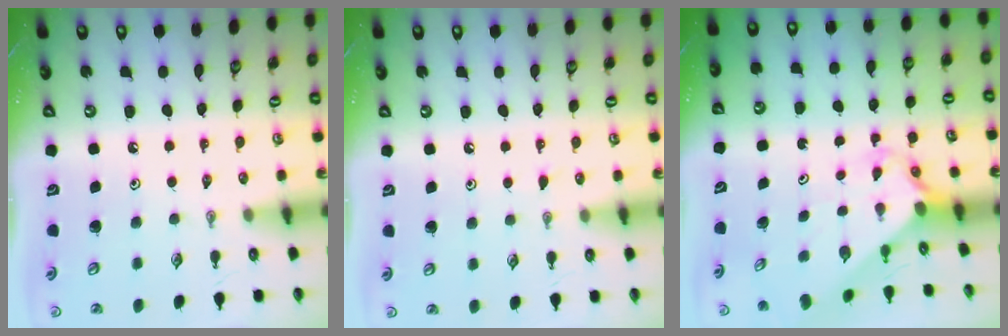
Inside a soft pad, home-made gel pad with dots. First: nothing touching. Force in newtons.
{"total": 4.2, "press": 4.2, "slide": 0.4}
{"total": 2.3, "press": 2.3, "slide": 0.3}